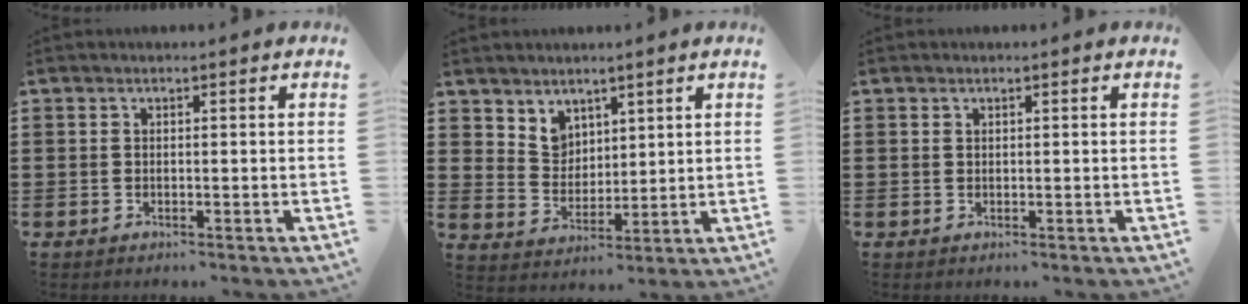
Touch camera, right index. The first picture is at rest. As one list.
[{"total": 4.6, "force": [3.3, 3.1, 0.2], "torque": [-0.025, -0.001, 0.063]}, {"total": 0.0}]